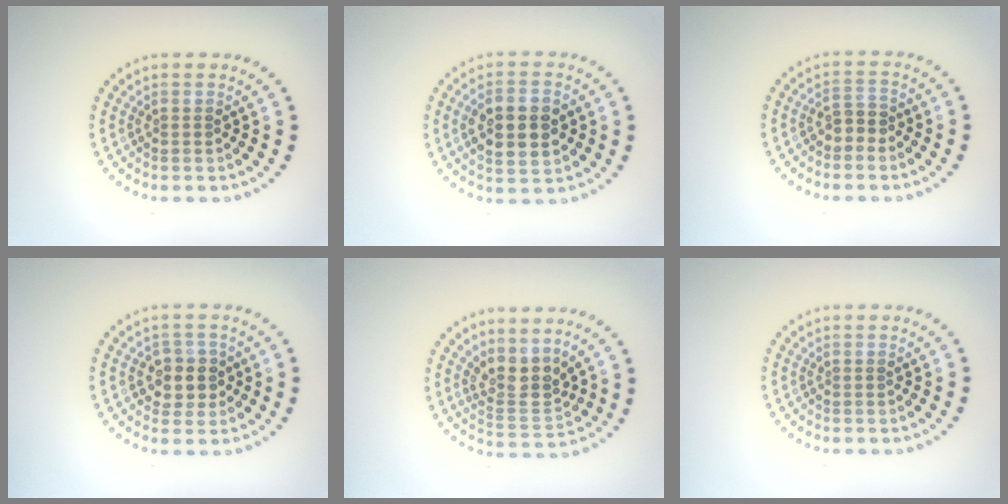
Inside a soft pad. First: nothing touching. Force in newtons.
{"total": 5.7, "press": 5.7, "slide": 0.4}
{"total": 1.8, "press": 1.6, "slide": 0.8}
{"total": 2.8, "press": 2.7, "slide": 0.9}
{"total": 3.2, "press": 2.6, "slide": 1.9}
{"total": 0.0}